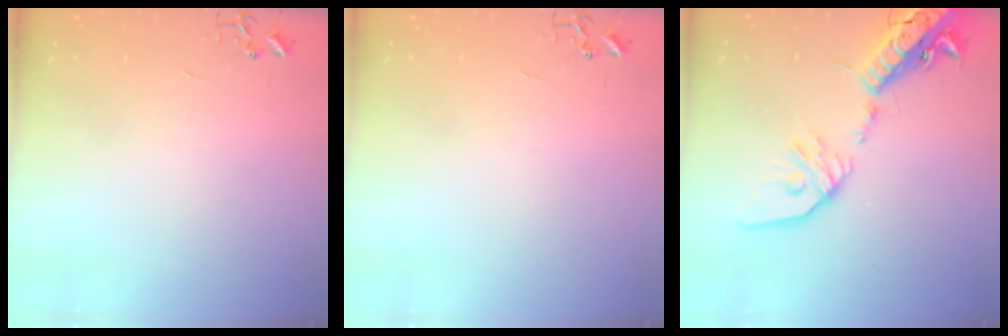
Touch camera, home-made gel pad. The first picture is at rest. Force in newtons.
{"total": 0.0}
{"total": 21.0, "press": 20.6, "slide": 4.1}